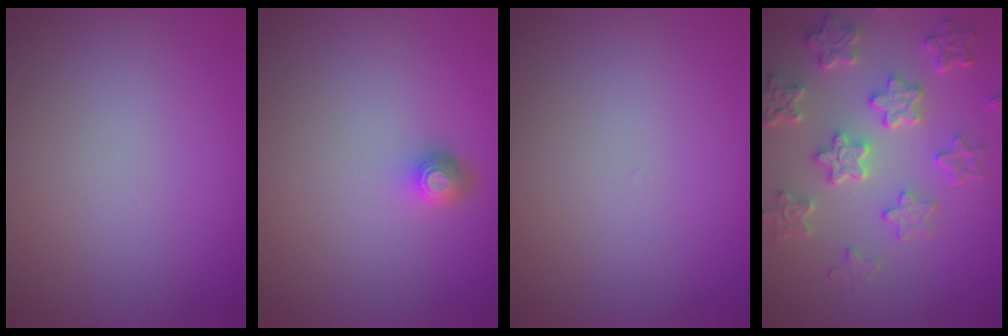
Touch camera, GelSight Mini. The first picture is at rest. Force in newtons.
{"total": 1.6, "press": 1.3, "slide": 1.0}
{"total": 0.0}
{"total": 6.5, "press": 4.9, "slide": 4.3}